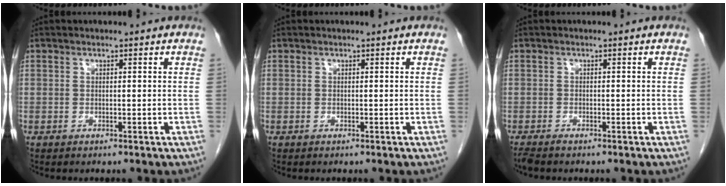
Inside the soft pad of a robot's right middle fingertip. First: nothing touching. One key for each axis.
{"total": 0.0}
{"total": 1.3, "fx": -1.2, "fy": 0.1, "fz": 0.6, "tx": -0.016, "ty": -0.006, "tz": -0.022}